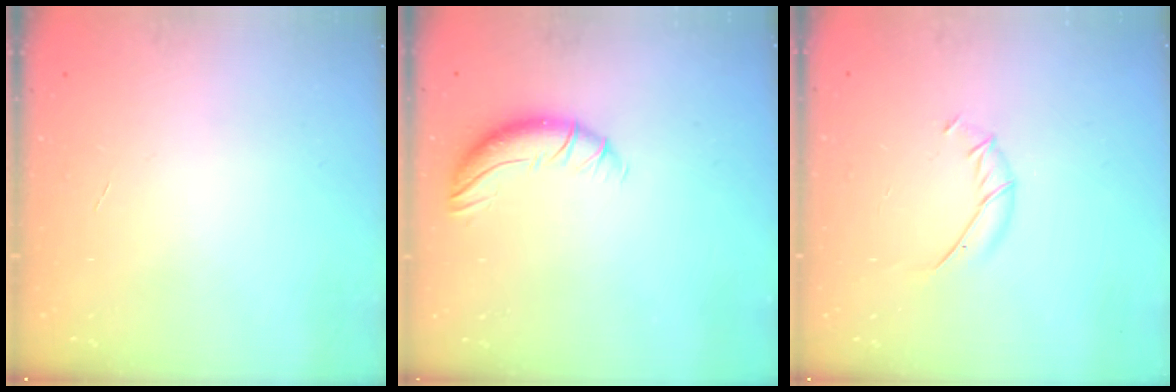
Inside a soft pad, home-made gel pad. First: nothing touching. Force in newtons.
{"total": 6.9, "press": 6.8, "slide": 1.4}
{"total": 6.4, "press": 6.2, "slide": 1.7}